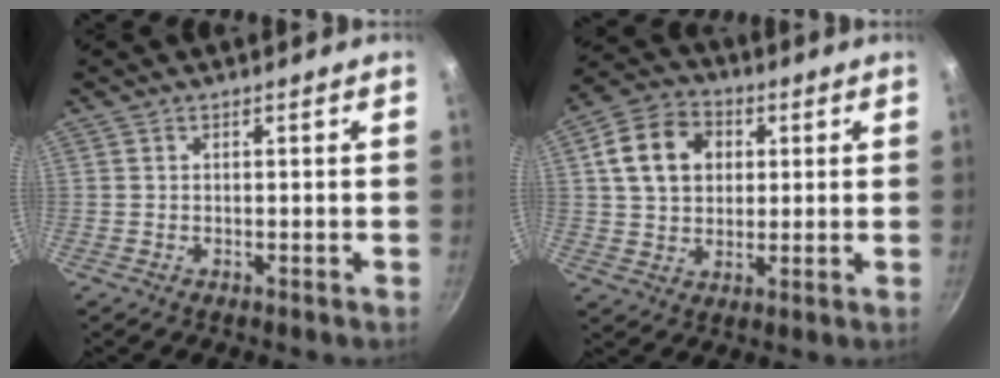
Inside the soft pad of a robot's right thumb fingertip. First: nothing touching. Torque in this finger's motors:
{"motor_torque": [-0.89, 0.97, 0.77, -0.52, 0.41]}